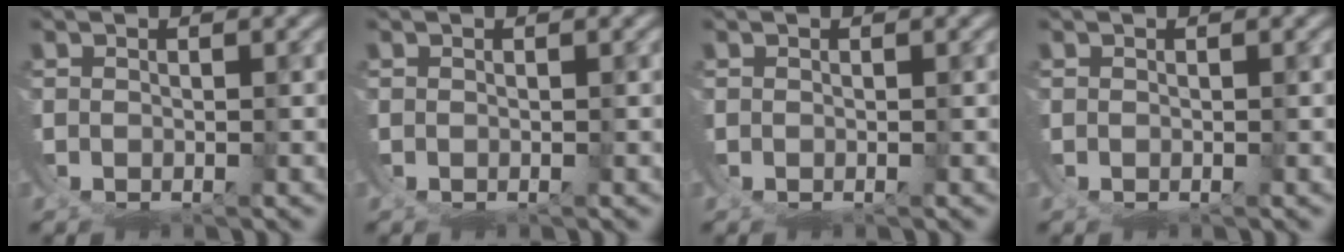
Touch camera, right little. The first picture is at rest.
{"total": 0.0}
{"total": 0.0}
{"total": 0.0}